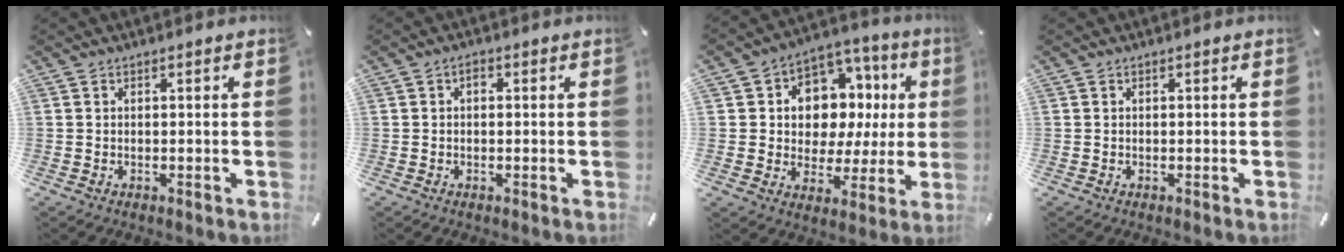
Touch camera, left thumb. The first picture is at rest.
{"total": 1.3, "force": [0.0, 0.9, 1.0], "torque": [-0.020, 0.008, -0.002]}
{"total": 11.2, "force": [3.1, 9.7, 4.5], "torque": [-0.070, -0.032, 0.066]}
{"total": 0.0}